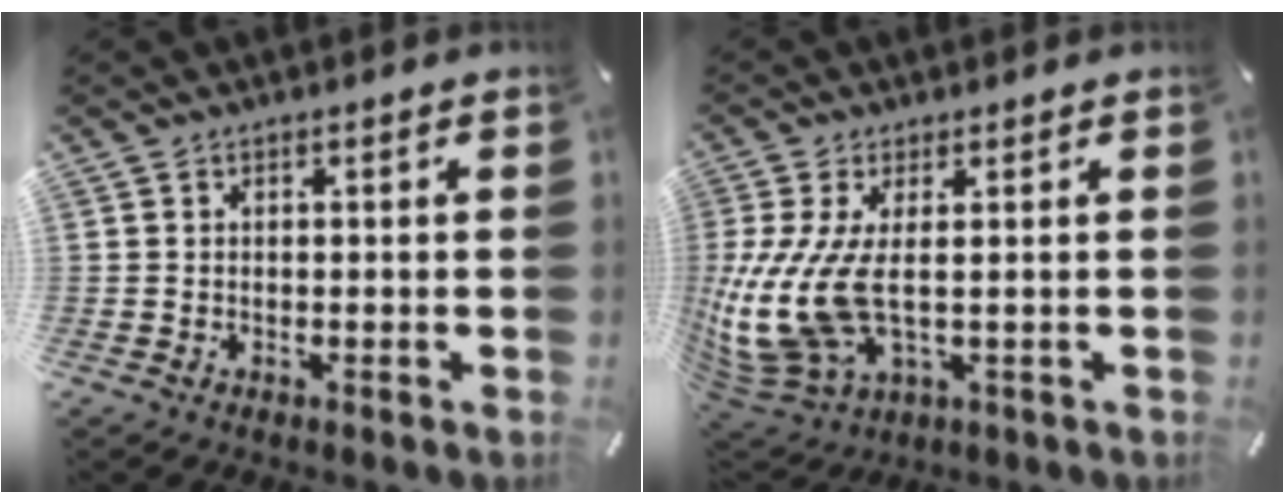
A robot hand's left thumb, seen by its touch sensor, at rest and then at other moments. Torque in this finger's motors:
{"motor_torque": [0.45, 1.53, 2.76, 0.00, 1.04]}